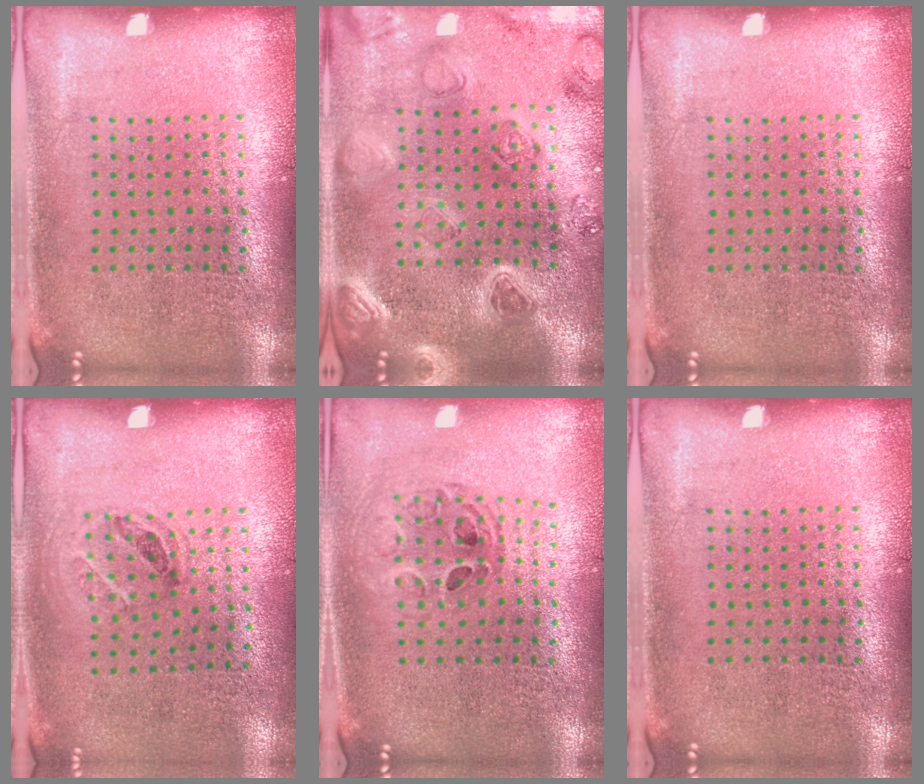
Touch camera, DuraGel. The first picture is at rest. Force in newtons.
{"total": 2.2, "press": 2.2, "slide": 0.2}
{"total": 0.0}
{"total": 1.0, "press": 0.7, "slide": 0.7}
{"total": 0.7, "press": 0.7, "slide": 0.1}
{"total": 0.0}